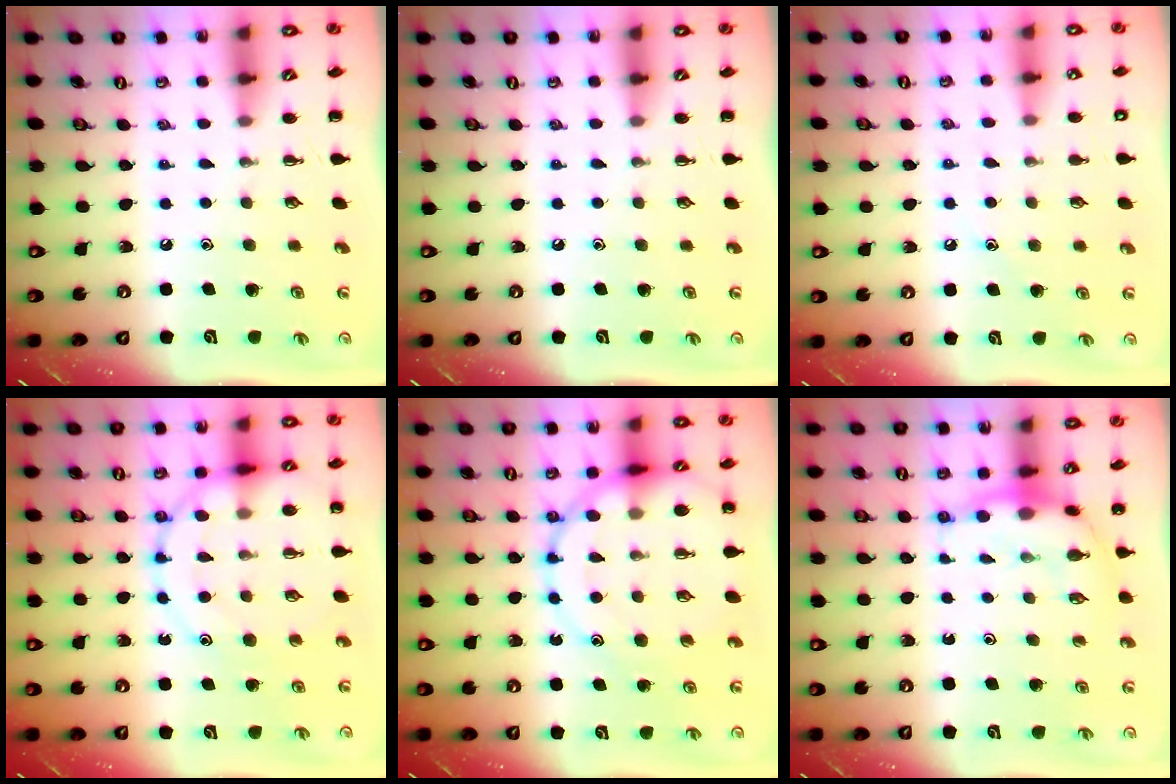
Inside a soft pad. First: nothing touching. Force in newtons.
{"total": 0.0}
{"total": 7.8, "press": 7.6, "slide": 1.9}
{"total": 16.3, "press": 16.1, "slide": 2.0}
{"total": 17.5, "press": 17.2, "slide": 3.4}
{"total": 7.4, "press": 7.4, "slide": 0.7}